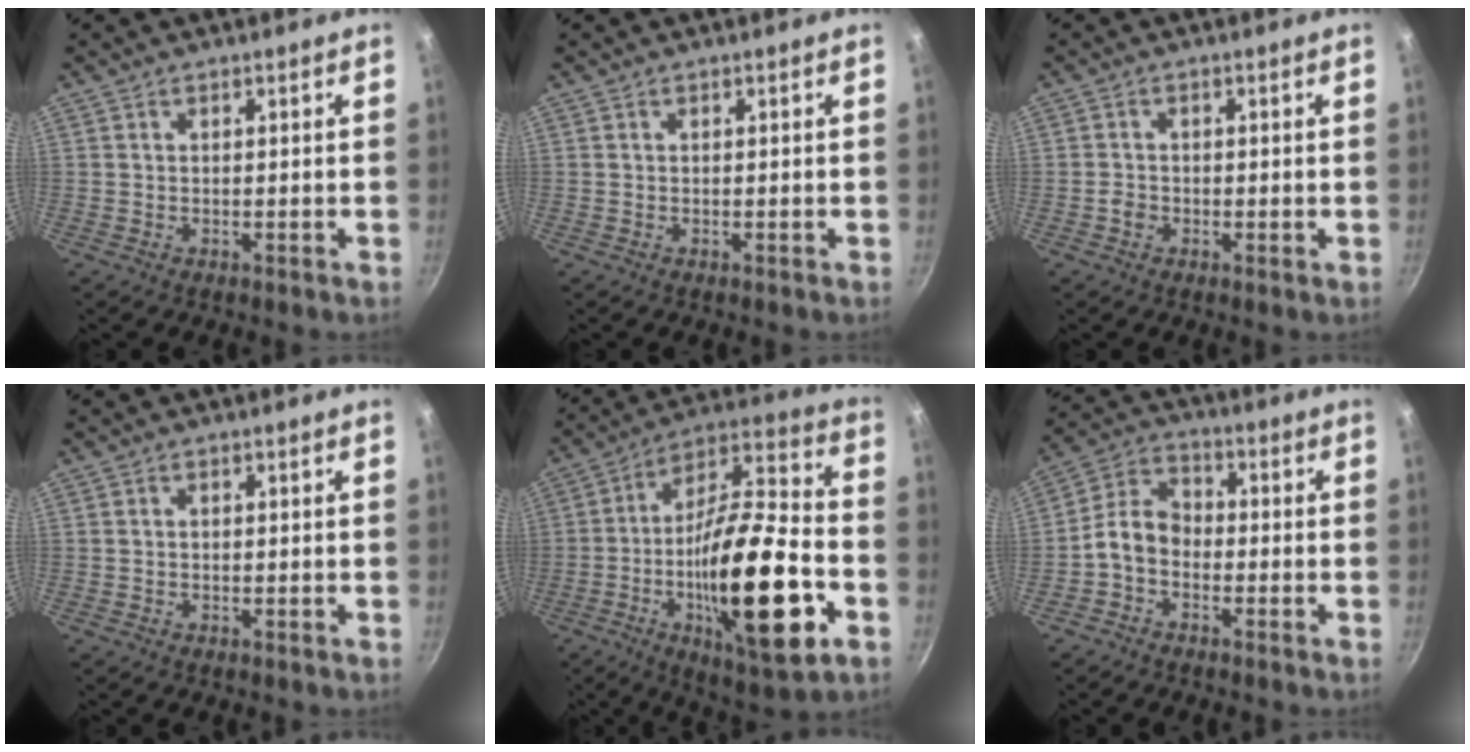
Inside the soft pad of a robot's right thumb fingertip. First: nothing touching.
{"total": 0.0}
{"total": 1.6, "force": [-0.6, 1.3, 0.8], "torque": [-0.010, 0.005, -0.014]}
{"total": 0.7, "force": [0.0, 0.5, 0.5], "torque": [-0.007, 0.003, -0.001]}
{"total": 27.9, "force": [-8.1, 8.9, 25.2], "torque": [-0.402, 0.028, -0.130]}
{"total": 6.9, "force": [-2.3, 4.9, 4.3], "torque": [-0.074, 0.038, -0.061]}